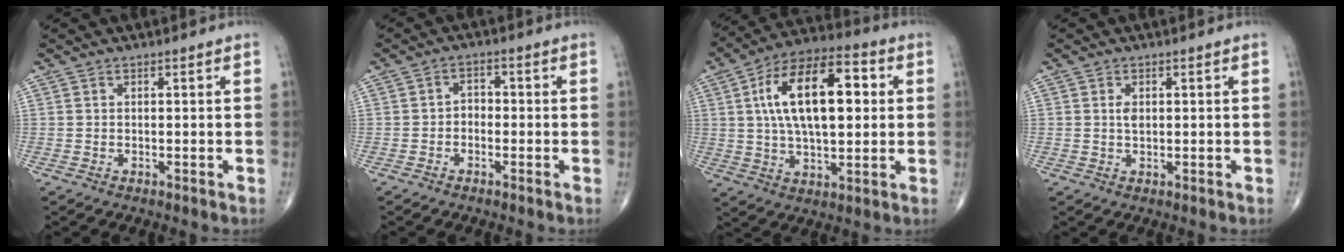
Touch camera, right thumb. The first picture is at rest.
{"total": 2.5, "force": [-0.9, 1.9, 1.3], "torque": [-0.006, 0.015, -0.025]}
{"total": 19.0, "force": [3.4, 9.2, 16.2], "torque": [-0.260, 0.019, 0.052]}
{"total": 1.6, "force": [0.3, 0.9, 1.2], "torque": [-0.020, -0.001, 0.005]}